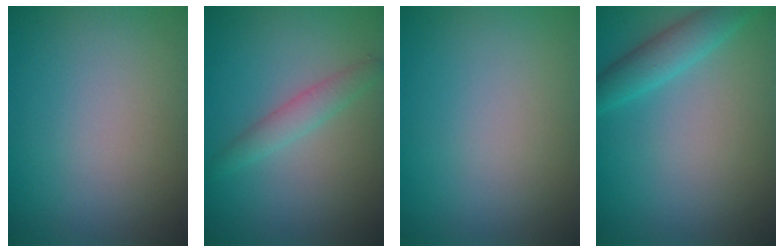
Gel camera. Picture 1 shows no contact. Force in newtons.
{"total": 2.0, "press": 2.0, "slide": 0.1}
{"total": 0.0}
{"total": 2.6, "press": 2.6, "slide": 0.1}